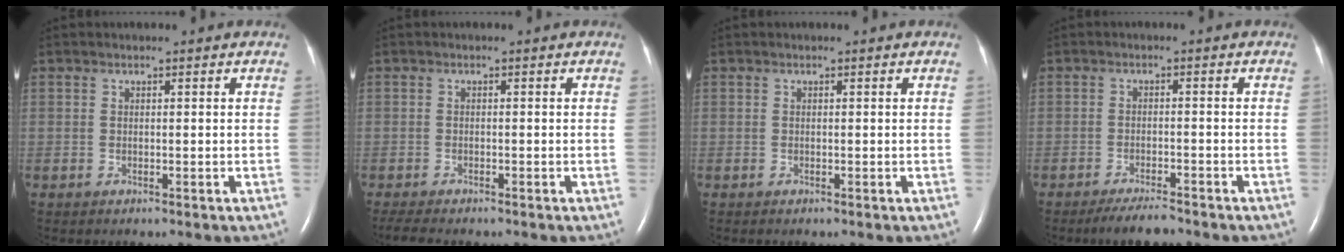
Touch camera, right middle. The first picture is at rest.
{"total": 3.9, "force": [-3.3, 0.7, 1.9], "torque": [-0.037, -0.011, -0.049]}
{"total": 0.0}
{"total": 4.0, "force": [-3.5, 0.3, 1.9], "torque": [-0.041, -0.014, -0.061]}